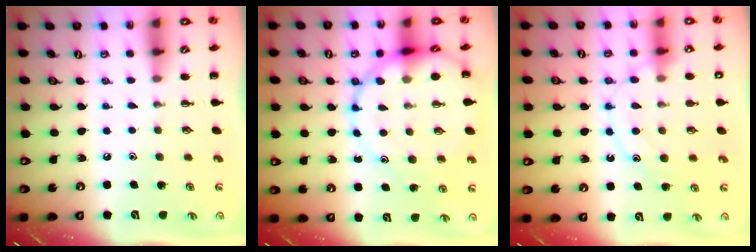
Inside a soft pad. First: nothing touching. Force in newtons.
{"total": 14.2, "press": 14.0, "slide": 2.3}
{"total": 12.9, "press": 12.9, "slide": 0.6}